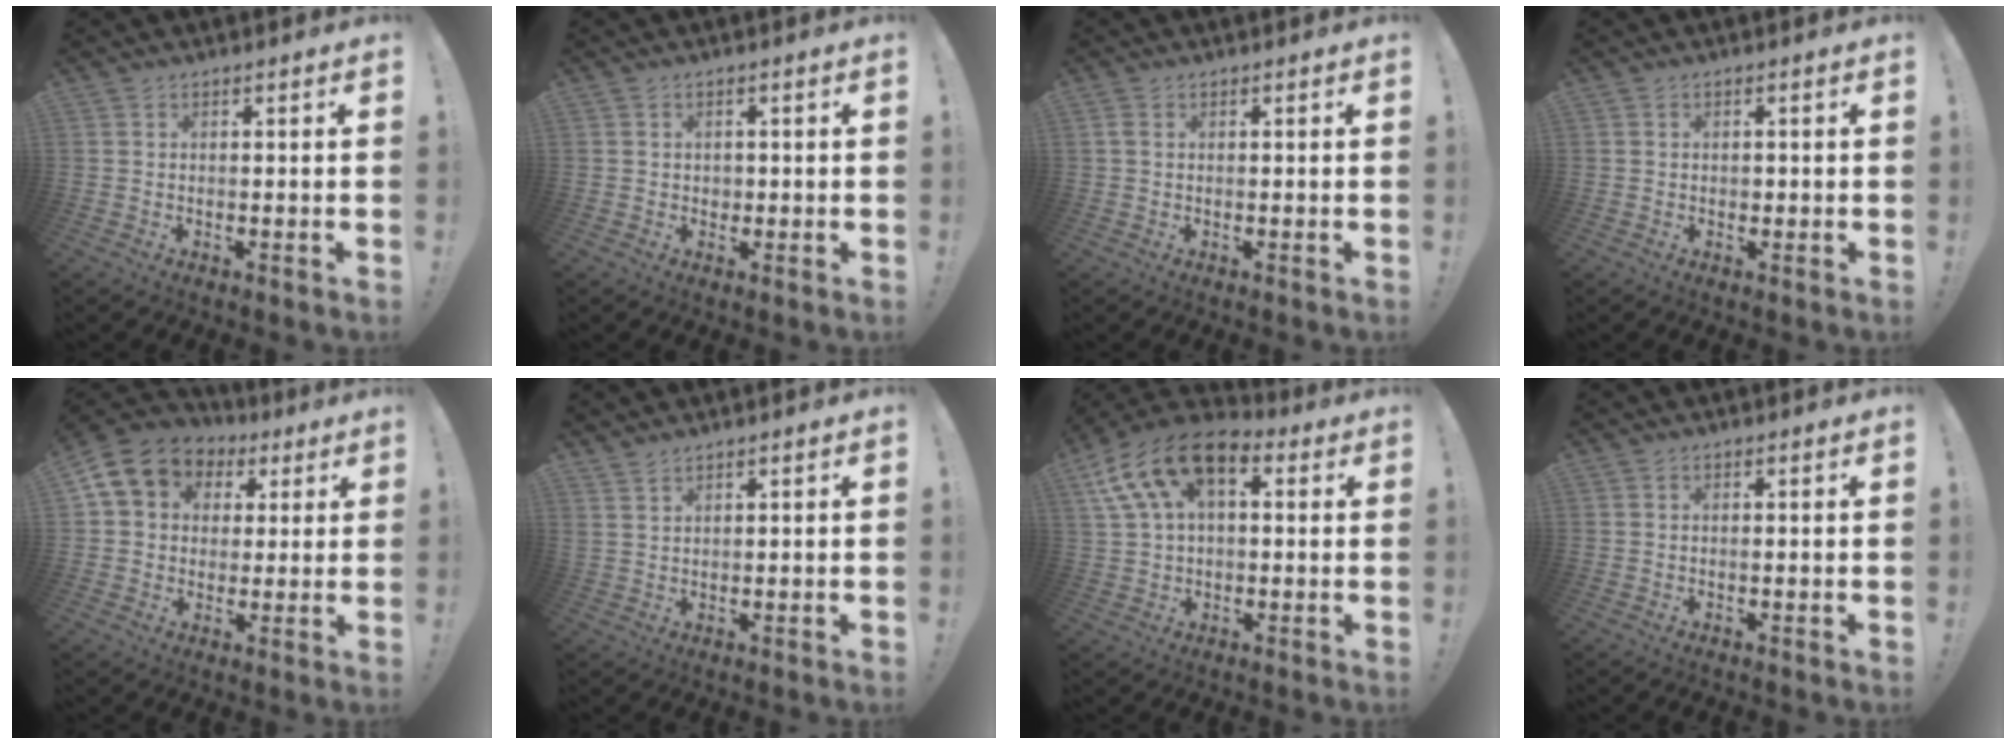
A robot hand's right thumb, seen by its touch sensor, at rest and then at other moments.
{"total": 1.5, "force": [0.3, 1.4, 0.2], "torque": [0.004, -0.001, 0.003]}
{"total": 1.2, "force": [0.3, 0.8, 0.9], "torque": [-0.021, 0.006, 0.007]}
{"total": 0.9, "force": [-0.1, 0.9, 0.2], "torque": [-0.003, 0.002, -0.002]}
{"total": 11.4, "force": [4.1, 9.3, 5.2], "torque": [-0.076, -0.013, 0.083]}
{"total": 2.1, "force": [1.9, 0.6, 0.8], "torque": [-0.010, -0.014, 0.035]}
{"total": 15.9, "force": [7.2, 9.2, 10.7], "torque": [-0.196, -0.030, 0.131]}
{"total": 0.0}